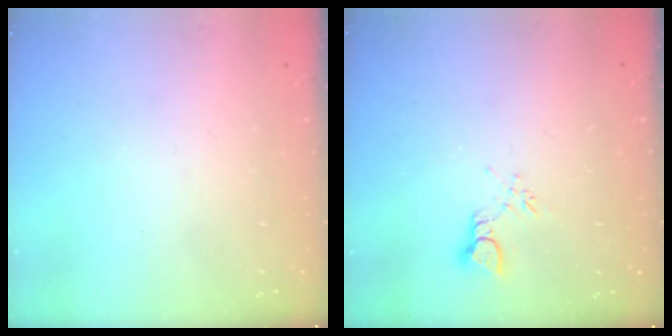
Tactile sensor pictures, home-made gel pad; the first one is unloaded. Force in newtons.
{"total": 2.8, "press": 2.8, "slide": 0.5}